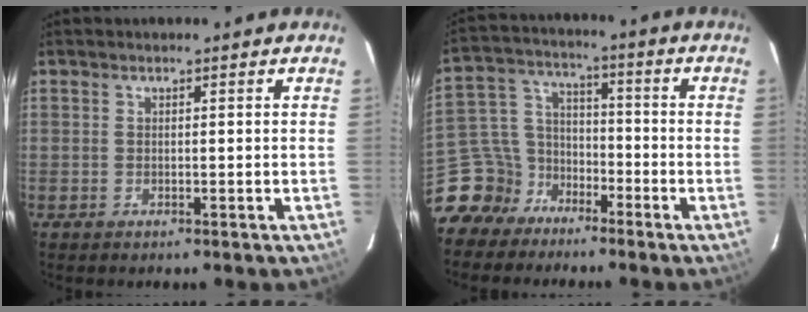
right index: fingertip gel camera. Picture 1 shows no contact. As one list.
[{"total": 10.4, "force": [-8.2, 6.5, 0.3], "torque": [-0.032, 0.042, -0.161]}]